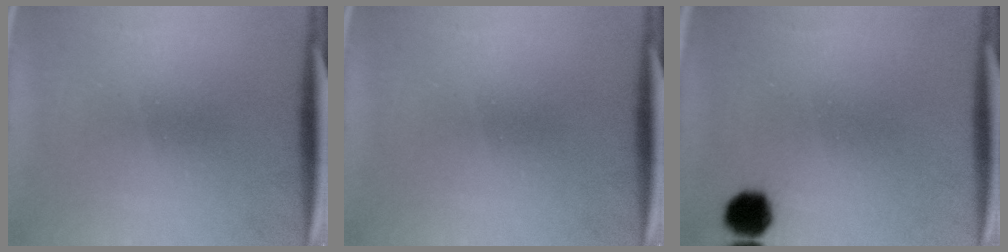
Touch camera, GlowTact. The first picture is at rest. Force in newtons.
{"total": 0.0}
{"total": 5.0}